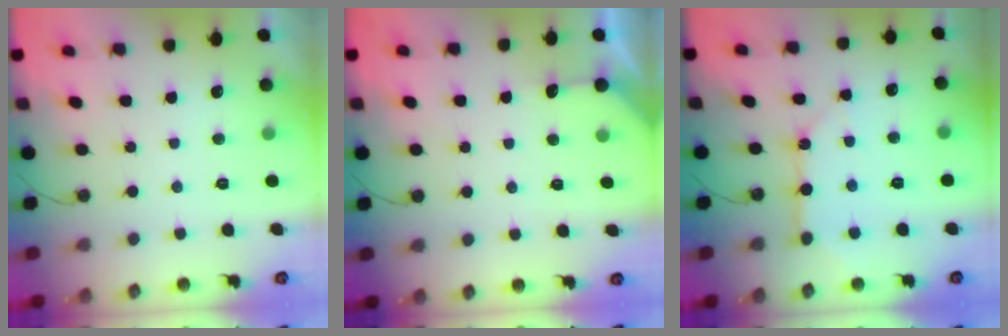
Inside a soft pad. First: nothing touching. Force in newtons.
{"total": 4.0, "press": 4.0, "slide": 0.4}
{"total": 8.2, "press": 8.1, "slide": 0.9}